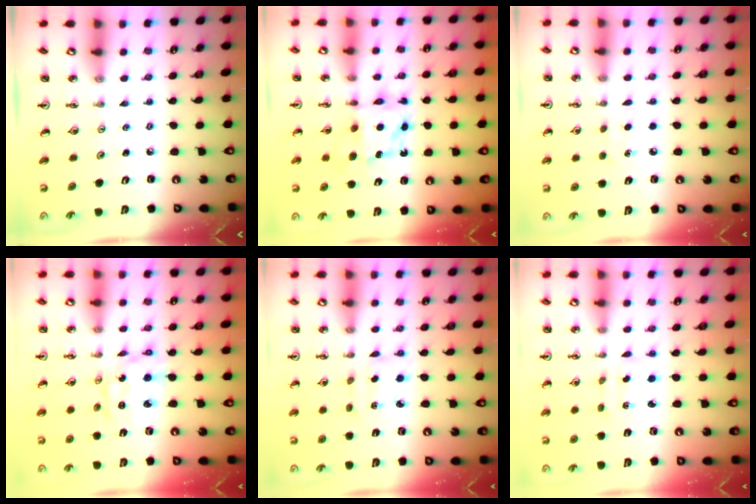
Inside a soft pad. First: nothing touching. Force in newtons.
{"total": 6.7, "press": 6.7, "slide": 0.3}
{"total": 5.2, "press": 5.2, "slide": 0.6}
{"total": 5.9, "press": 5.9, "slide": 0.5}
{"total": 2.0, "press": 2.0, "slide": 0.2}
{"total": 2.1, "press": 2.0, "slide": 0.6}